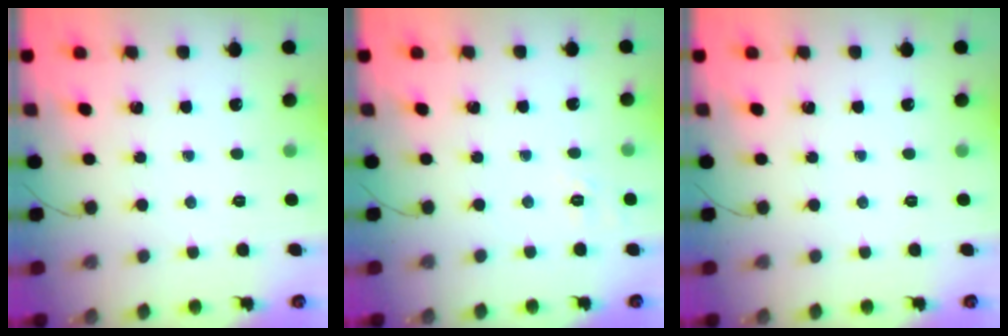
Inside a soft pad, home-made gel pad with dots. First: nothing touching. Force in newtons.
{"total": 1.7, "press": 0.2, "slide": 1.7}
{"total": 0.0}